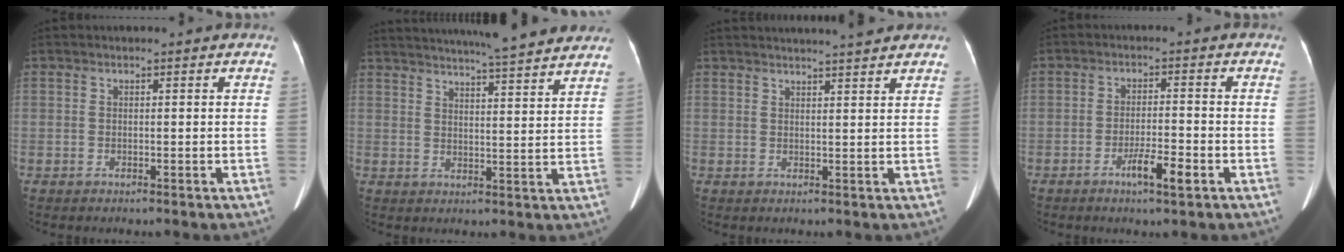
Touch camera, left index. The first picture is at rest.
{"total": 20.4, "force": [18.4, 0.8, 8.6], "torque": [-0.136, 0.004, 0.242]}
{"total": 9.6, "force": [8.8, 0.0, 3.7], "torque": [-0.053, 0.018, 0.104]}
{"total": 4.5, "force": [-2.4, 0.5, 3.7], "torque": [-0.068, -0.003, -0.042]}